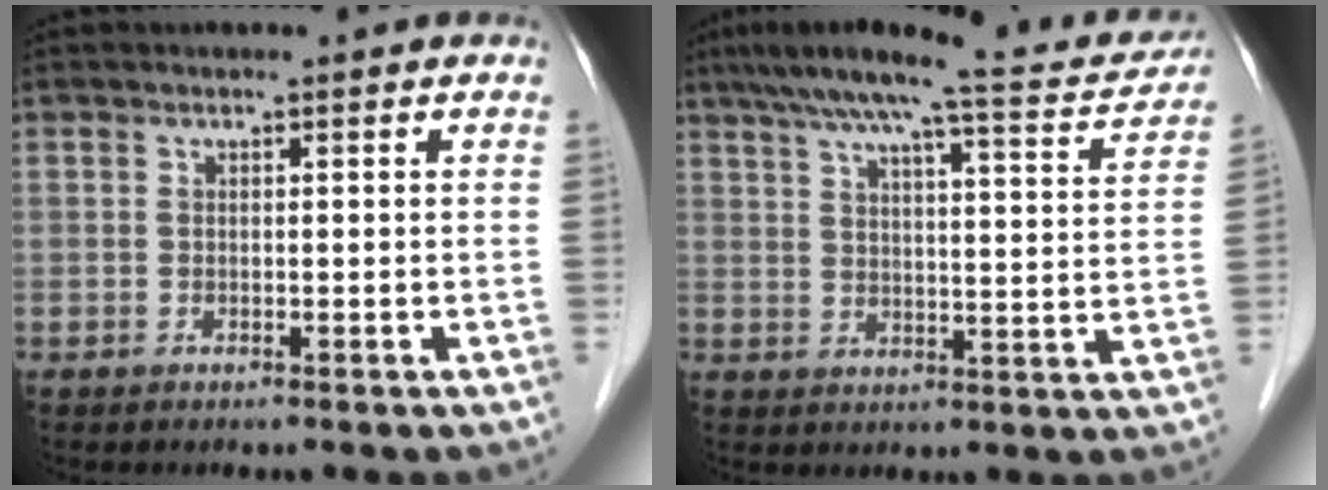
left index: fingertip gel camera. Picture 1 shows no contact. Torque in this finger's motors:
{"motor_torque": [1.07, -1.07, 0.12, 0.04]}